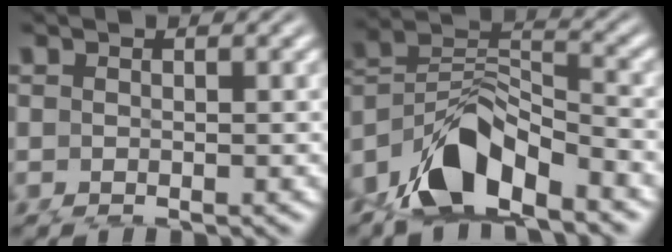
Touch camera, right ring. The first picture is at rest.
{"total": 6.4, "force": [-1.9, 4.1, 4.5], "torque": [-0.080, -0.014, -0.028]}